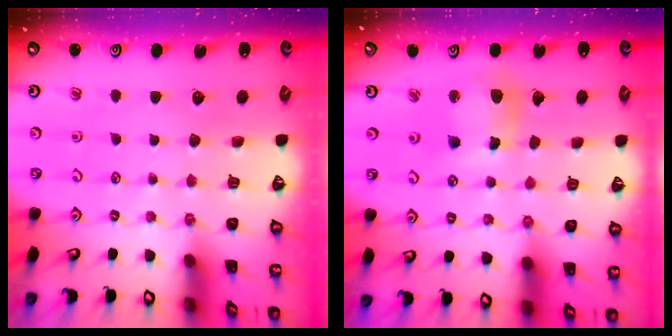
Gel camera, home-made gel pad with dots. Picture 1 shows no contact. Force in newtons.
{"total": 10.7, "press": 10.6, "slide": 1.3}